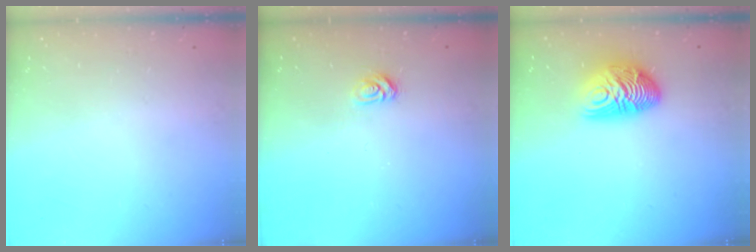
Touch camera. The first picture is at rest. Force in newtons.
{"total": 4.4, "press": 4.3, "slide": 0.5}
{"total": 12.5, "press": 12.5, "slide": 0.3}